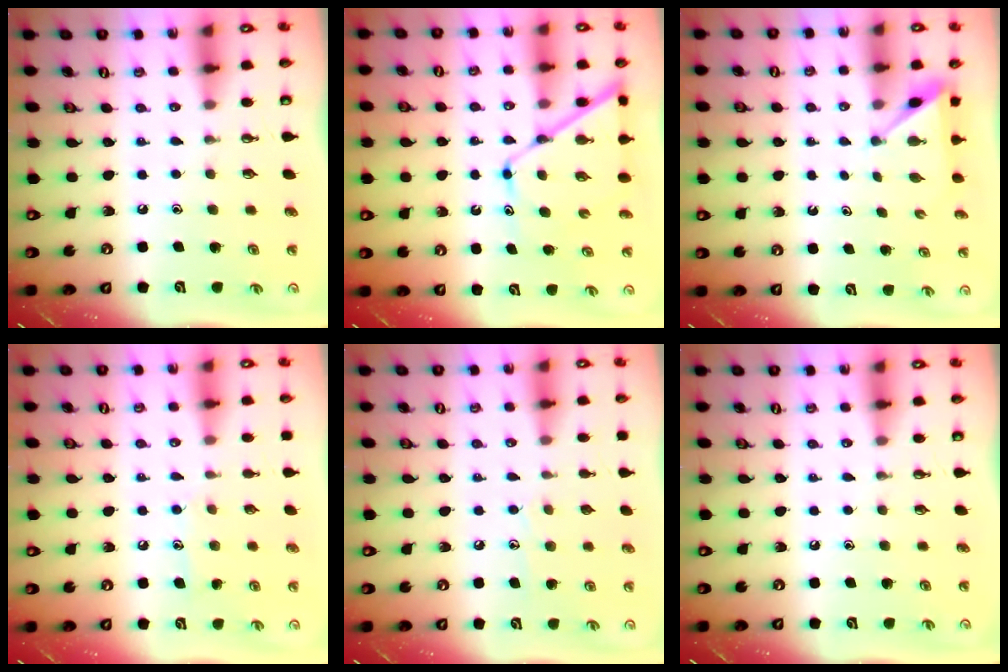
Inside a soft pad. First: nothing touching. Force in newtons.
{"total": 11.1, "press": 11.0, "slide": 1.0}
{"total": 2.7, "press": 2.7, "slide": 0.3}
{"total": 6.6, "press": 6.6, "slide": 0.1}
{"total": 5.8, "press": 5.8, "slide": 0.5}
{"total": 0.0}